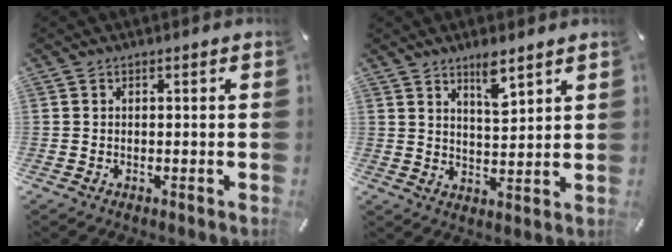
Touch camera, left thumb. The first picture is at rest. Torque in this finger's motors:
{"motor_torque": [1.26, 1.19, 0.75, -0.89, 0.33]}